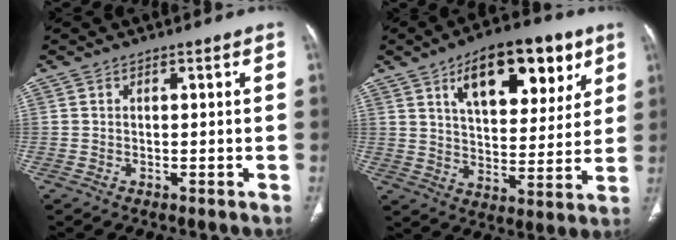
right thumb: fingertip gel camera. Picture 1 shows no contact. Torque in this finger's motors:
{"motor_torque": [0.28, 4.37, 1.42, 0.48, 0.11]}